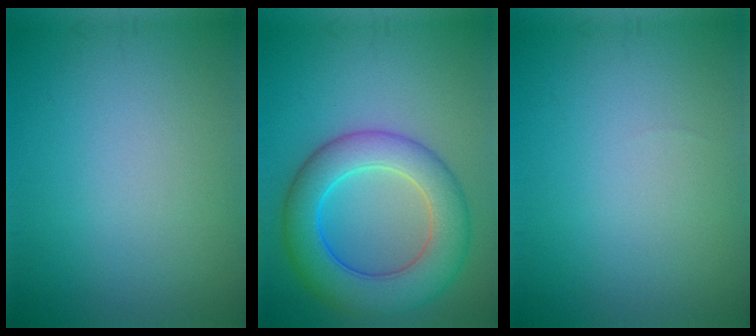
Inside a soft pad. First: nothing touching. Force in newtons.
{"total": 8.0, "press": 8.0, "slide": 0.3}
{"total": 0.0}